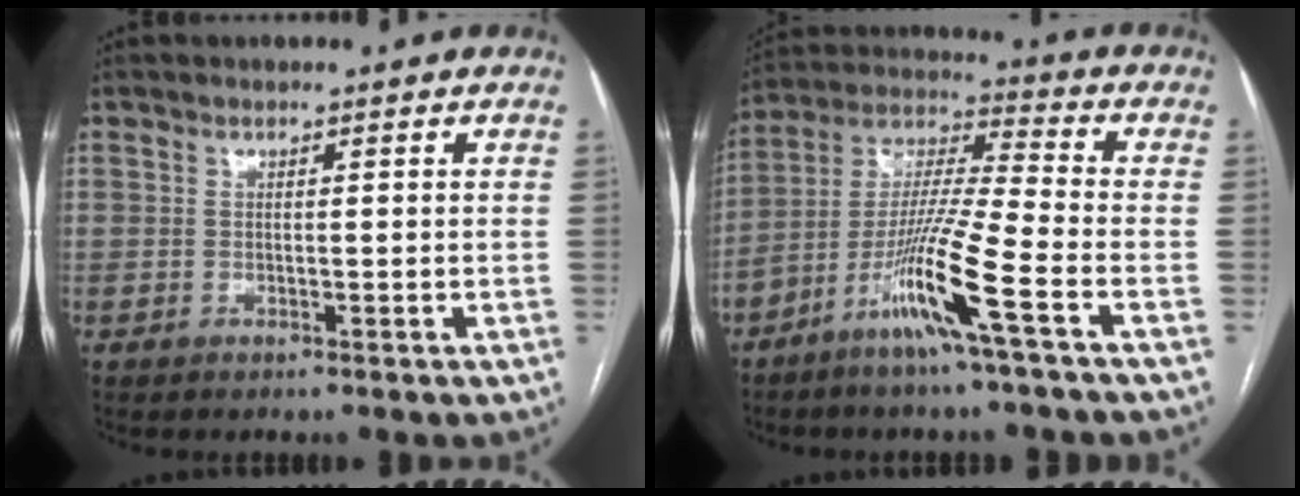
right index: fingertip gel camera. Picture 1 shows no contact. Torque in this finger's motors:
{"motor_torque": [1.14, -1.00, 0.42, 0.21]}